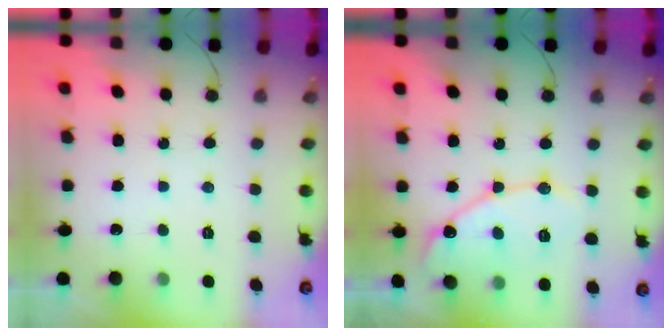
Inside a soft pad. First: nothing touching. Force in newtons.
{"total": 12.7, "press": 12.7, "slide": 1.1}